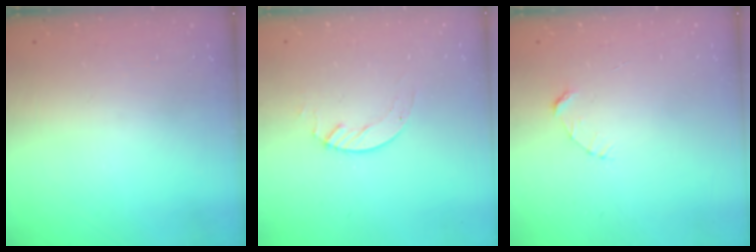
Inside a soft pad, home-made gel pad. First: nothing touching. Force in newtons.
{"total": 3.1, "press": 3.1, "slide": 0.3}
{"total": 2.7, "press": 2.7, "slide": 0.3}